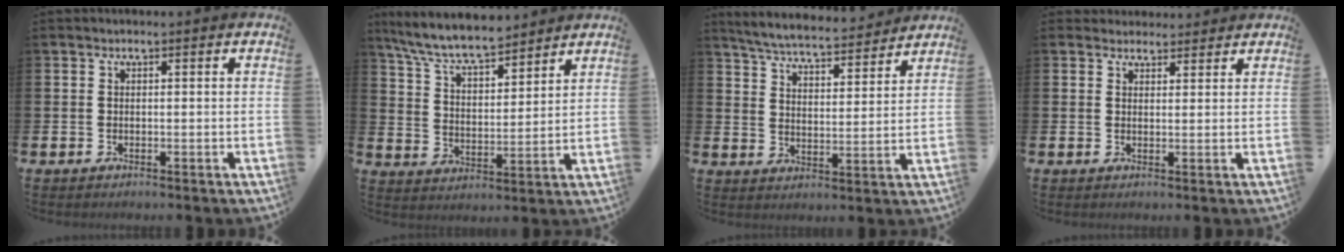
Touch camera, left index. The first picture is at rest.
{"total": 8.0, "force": [7.4, 1.4, 2.7], "torque": [-0.085, -0.039, 0.133]}
{"total": 5.8, "force": [5.7, 0.5, 1.1], "torque": [-0.047, -0.040, 0.098]}
{"total": 2.8, "force": [2.6, 1.0, -0.3], "torque": [0.010, -0.011, 0.047]}